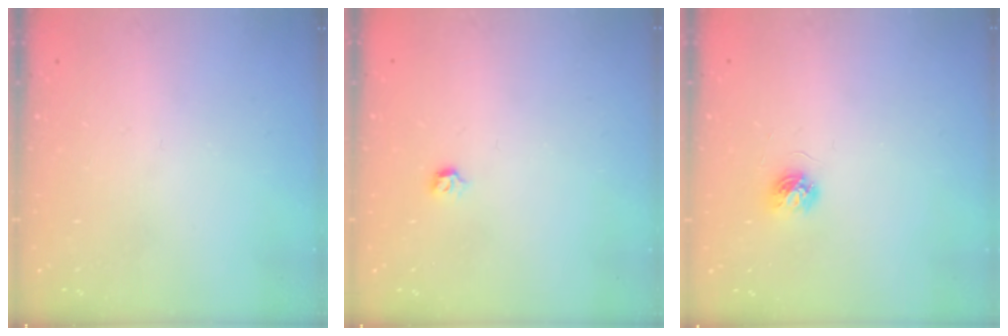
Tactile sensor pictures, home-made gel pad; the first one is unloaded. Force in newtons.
{"total": 2.8, "press": 2.7, "slide": 0.8}
{"total": 4.6, "press": 4.6, "slide": 0.5}